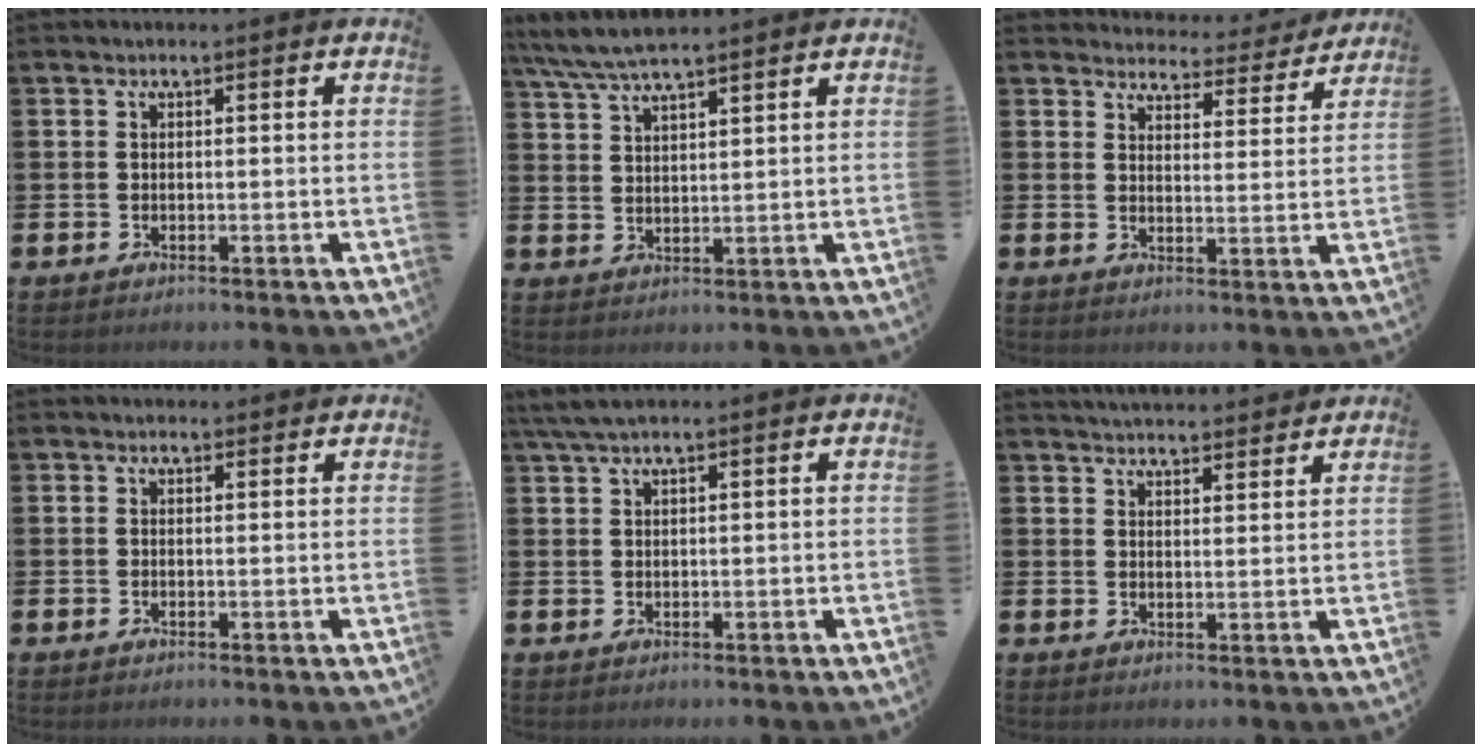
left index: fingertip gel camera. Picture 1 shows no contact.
{"total": 5.5, "force": [4.9, 0.6, 2.3], "torque": [-0.063, -0.015, 0.090]}
{"total": 3.9, "force": [3.9, 0.8, 0.0], "torque": [-0.007, -0.035, 0.063]}
{"total": 0.7, "force": [0.6, 0.3, 0.1], "torque": [0.008, -0.001, 0.009]}
{"total": 2.6, "force": [2.0, 0.3, 1.7], "torque": [-0.040, 0.005, 0.037]}
{"total": 4.0, "force": [4.0, 0.1, -0.1], "torque": [-0.004, -0.026, 0.072]}